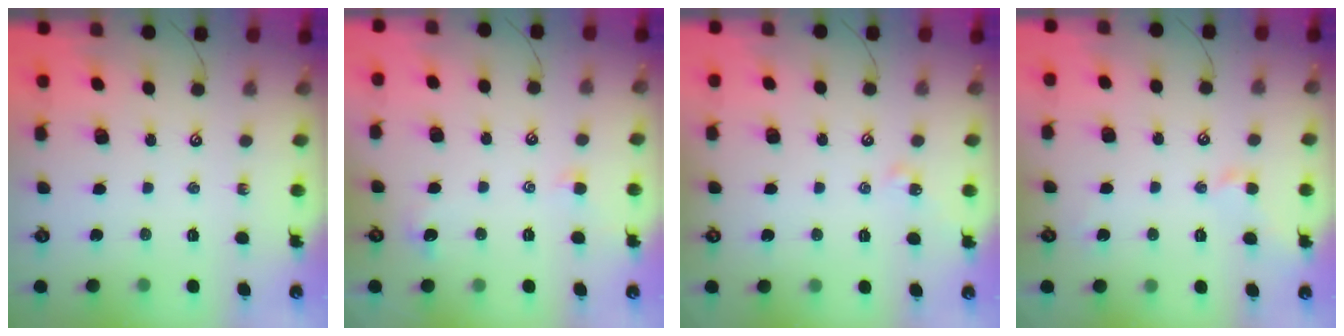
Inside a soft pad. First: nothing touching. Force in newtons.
{"total": 1.3, "press": 1.0, "slide": 0.8}
{"total": 3.6, "press": 3.6, "slide": 0.6}
{"total": 1.5, "press": 1.4, "slide": 0.3}